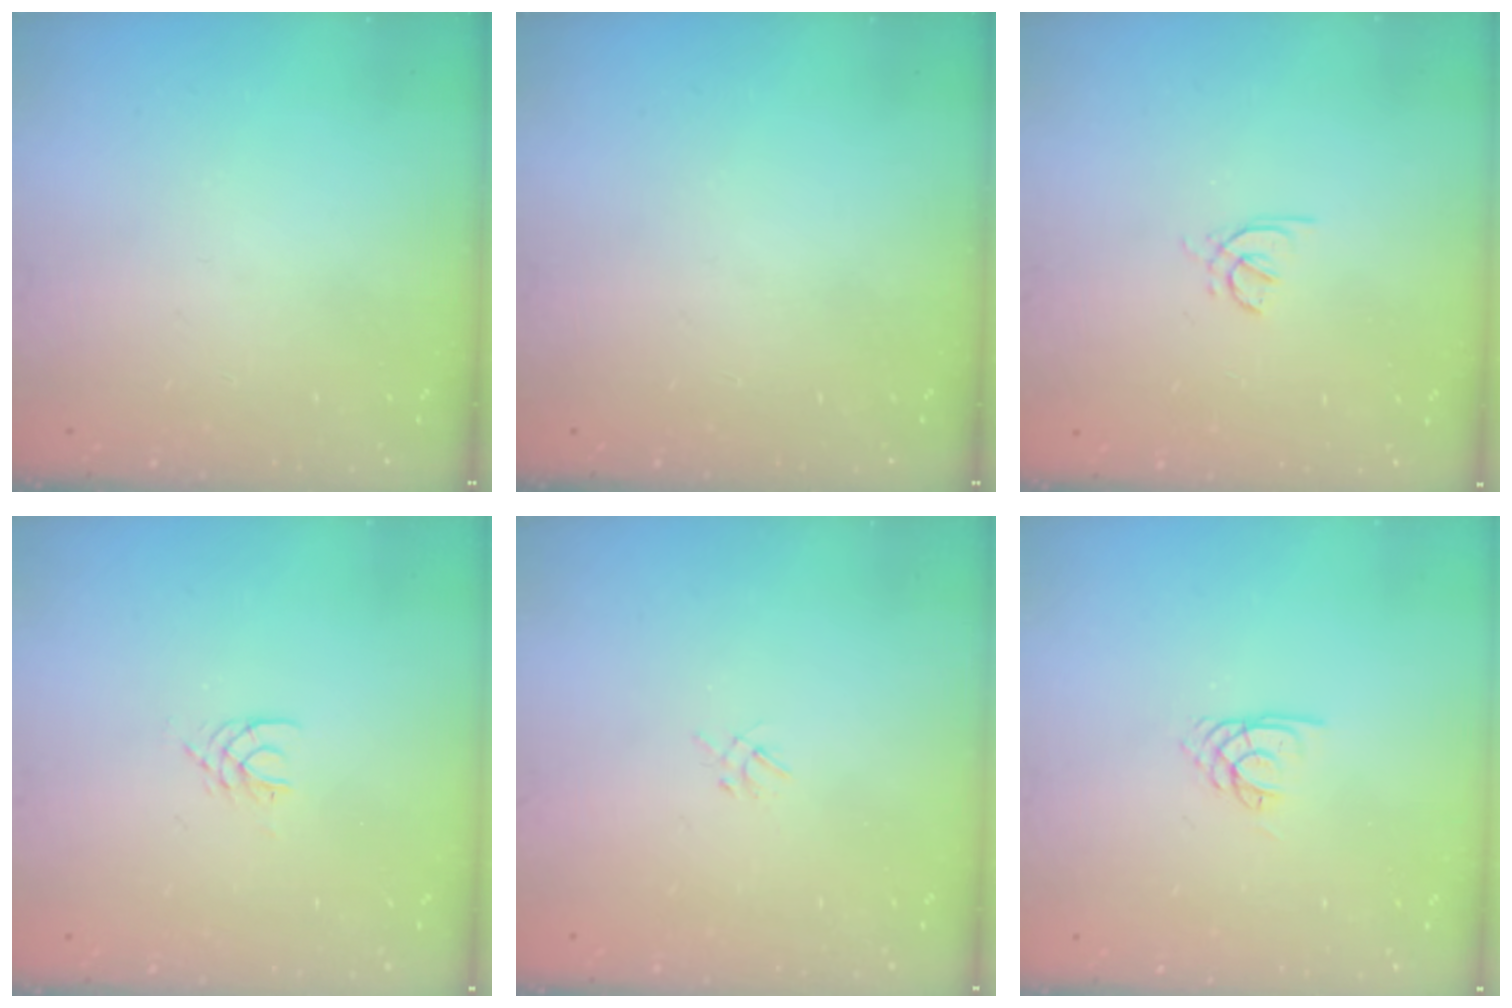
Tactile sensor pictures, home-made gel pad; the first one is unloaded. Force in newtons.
{"total": 0.0}
{"total": 2.0, "press": 1.9, "slide": 0.5}
{"total": 3.4, "press": 3.4, "slide": 0.4}
{"total": 2.0, "press": 2.0, "slide": 0.4}
{"total": 1.9, "press": 1.9, "slide": 0.2}